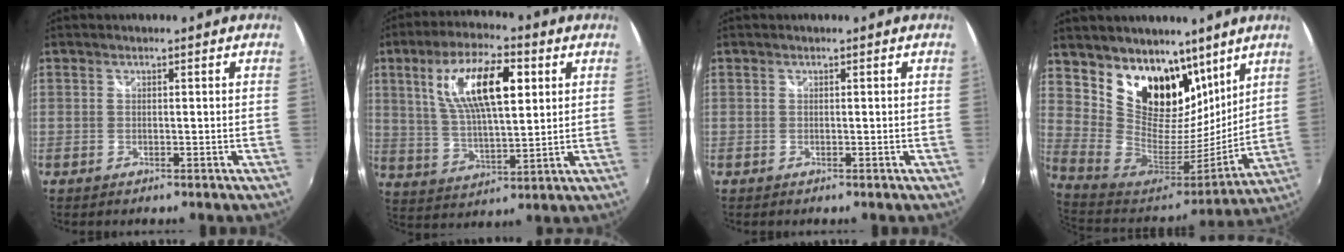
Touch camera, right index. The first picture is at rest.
{"total": 15.0, "force": [5.0, 5.3, 13.1], "torque": [-0.242, 0.014, 0.095]}
{"total": 0.0}
{"total": 20.9, "force": [12.3, 13.7, 9.8], "torque": [-0.208, -0.010, 0.235]}